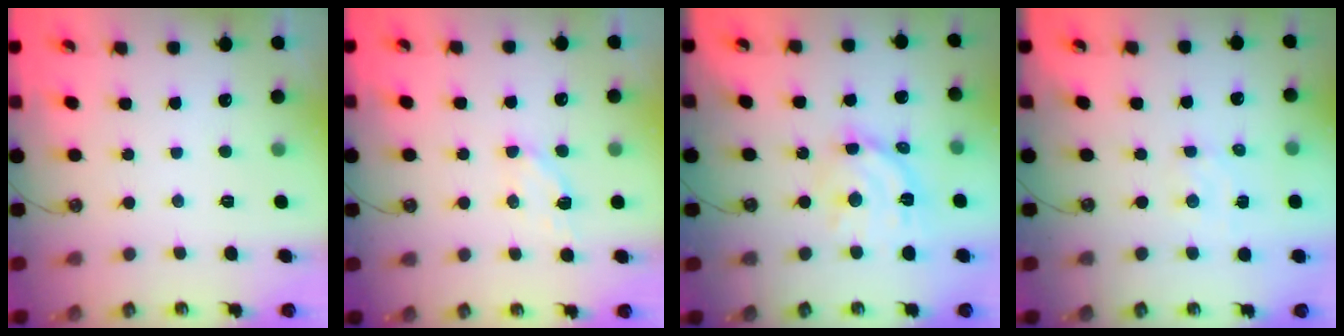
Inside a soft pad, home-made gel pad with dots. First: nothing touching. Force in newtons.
{"total": 5.4, "press": 5.3, "slide": 0.9}
{"total": 12.9, "press": 12.8, "slide": 0.9}
{"total": 3.2, "press": 3.2, "slide": 0.4}